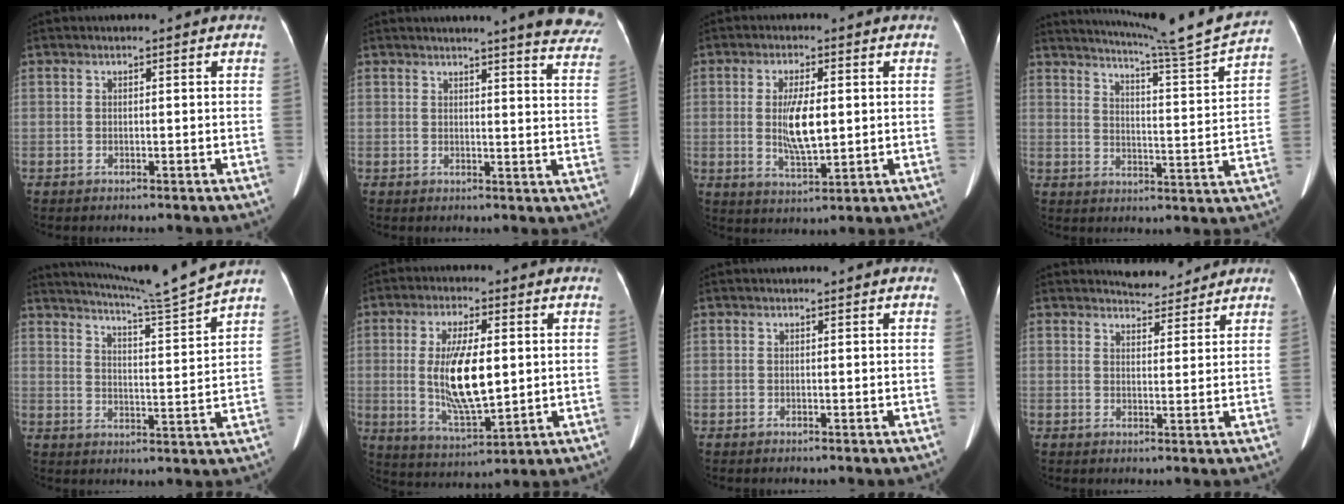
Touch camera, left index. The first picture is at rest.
{"total": 13.9, "force": [12.1, 1.0, 6.6], "torque": [-0.058, -0.045, 0.115]}
{"total": 6.9, "force": [0.4, 1.8, 6.7], "torque": [-0.132, -0.005, 0.012]}
{"total": 16.1, "force": [15.0, -2.8, 5.1], "torque": [-0.092, -0.059, 0.200]}
{"total": 11.5, "force": [10.6, -3.3, 2.9], "torque": [-0.062, -0.047, 0.163]}
{"total": 11.7, "force": [0.7, 3.4, 11.2], "torque": [-0.225, -0.008, 0.019]}
{"total": 0.5, "force": [0.5, 0.0, 0.2], "torque": [-0.001, 0.010, 0.006]}
{"total": 4.5, "force": [4.4, 1.1, 0.3], "torque": [-0.008, 0.003, 0.062]}